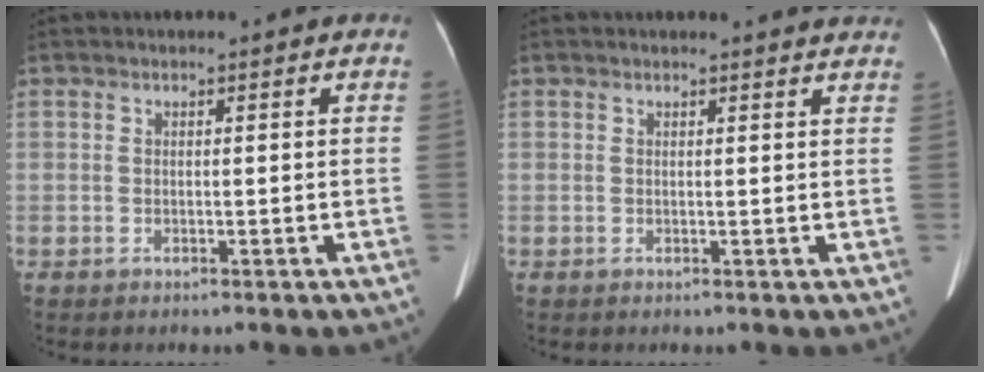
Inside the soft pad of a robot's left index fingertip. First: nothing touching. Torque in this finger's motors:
{"motor_torque": [0.73, -1.41, 0.01, 0.02]}